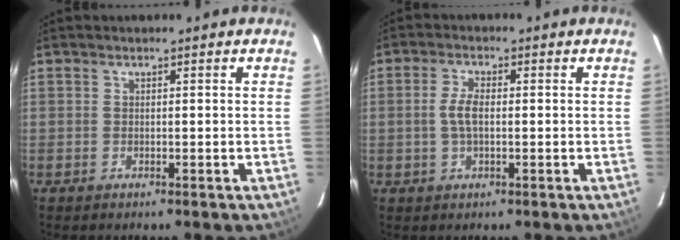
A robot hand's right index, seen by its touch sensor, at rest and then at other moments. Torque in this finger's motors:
{"motor_torque": [0.42, 0.09, 0.27, 0.04]}